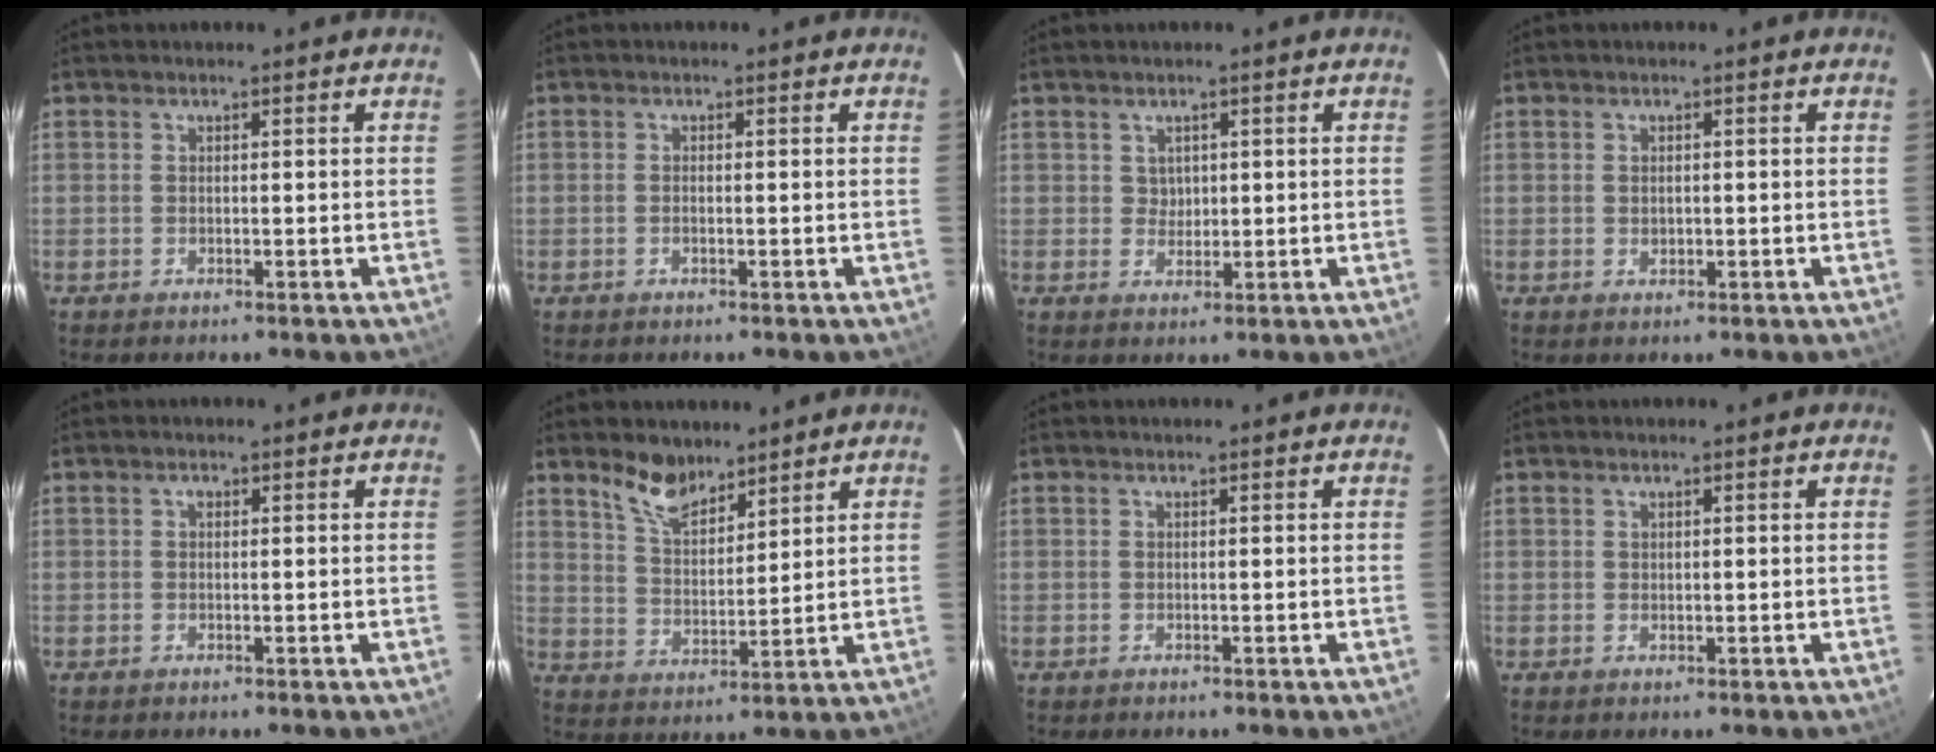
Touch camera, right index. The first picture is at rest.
{"total": 0.7, "force": [-0.2, 0.3, 0.6], "torque": [-0.013, 0.001, -0.005]}
{"total": 2.3, "force": [0.8, 2.1, 0.4], "torque": [0.001, 0.004, 0.017]}
{"total": 1.1, "force": [0.0, 0.9, 0.5], "torque": [-0.008, 0.000, 0.002]}
{"total": 0.6, "force": [0.2, 0.6, 0.3], "torque": [-0.005, 0.002, 0.003]}
{"total": 7.9, "force": [6.2, 3.3, 3.6], "torque": [-0.062, 0.001, 0.121]}
{"total": 0.0}
{"total": 0.6, "force": [0.4, 0.4, 0.0], "torque": [0.001, 0.000, 0.008]}